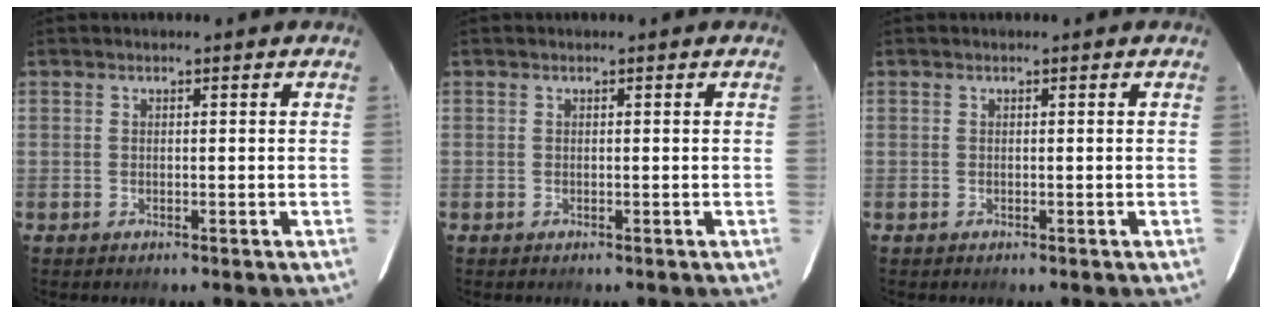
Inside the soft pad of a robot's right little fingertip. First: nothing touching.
{"total": 0.0}
{"total": 0.0}